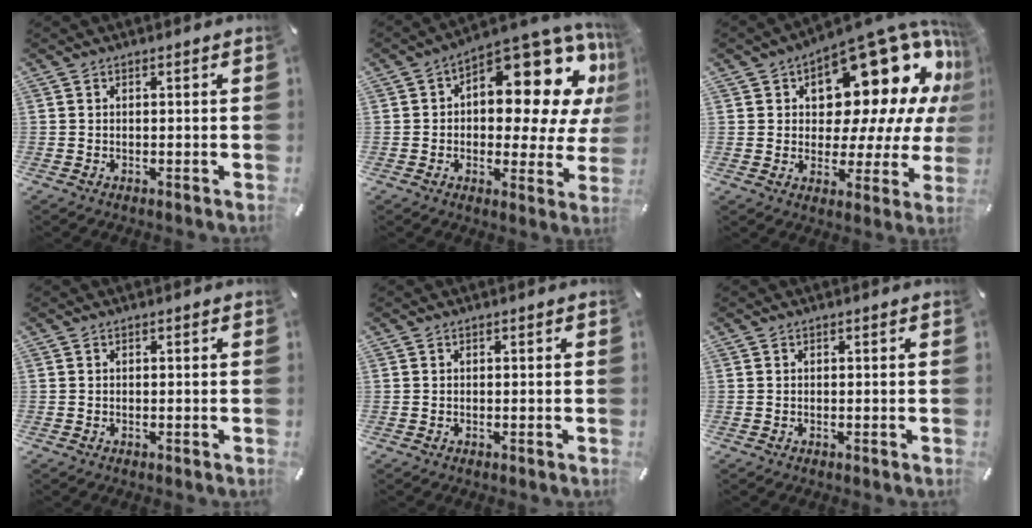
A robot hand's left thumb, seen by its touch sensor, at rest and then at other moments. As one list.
[{"total": 16.8, "force": [8.3, 8.2, 12.2], "torque": [-0.139, -0.086, 0.129]}, {"total": 22.2, "force": [11.0, 12.3, 14.8], "torque": [-0.176, -0.091, 0.184]}, {"total": 0.0}, {"total": 0.0}, {"total": 0.0}]